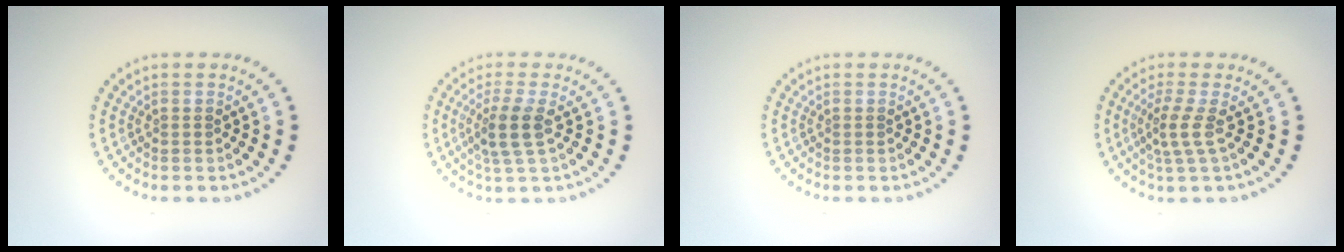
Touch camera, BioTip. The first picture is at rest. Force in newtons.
{"total": 3.0, "press": 2.5, "slide": 1.6}
{"total": 0.0}
{"total": 2.3, "press": 1.6, "slide": 1.7}